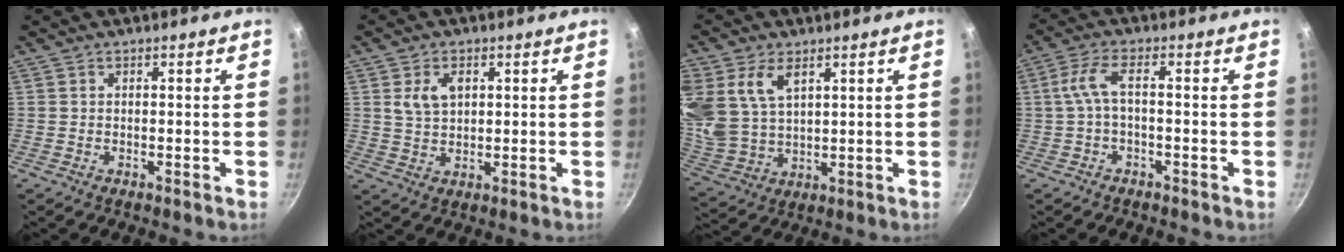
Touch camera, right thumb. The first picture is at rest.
{"total": 5.3, "force": [1.7, 3.4, 3.8], "torque": [-0.061, -0.006, 0.035]}
{"total": 15.5, "force": [6.5, 10.0, 9.8], "torque": [-0.210, -0.016, 0.142]}
{"total": 4.5, "force": [-1.1, 1.4, 4.1], "torque": [-0.101, 0.019, -0.026]}